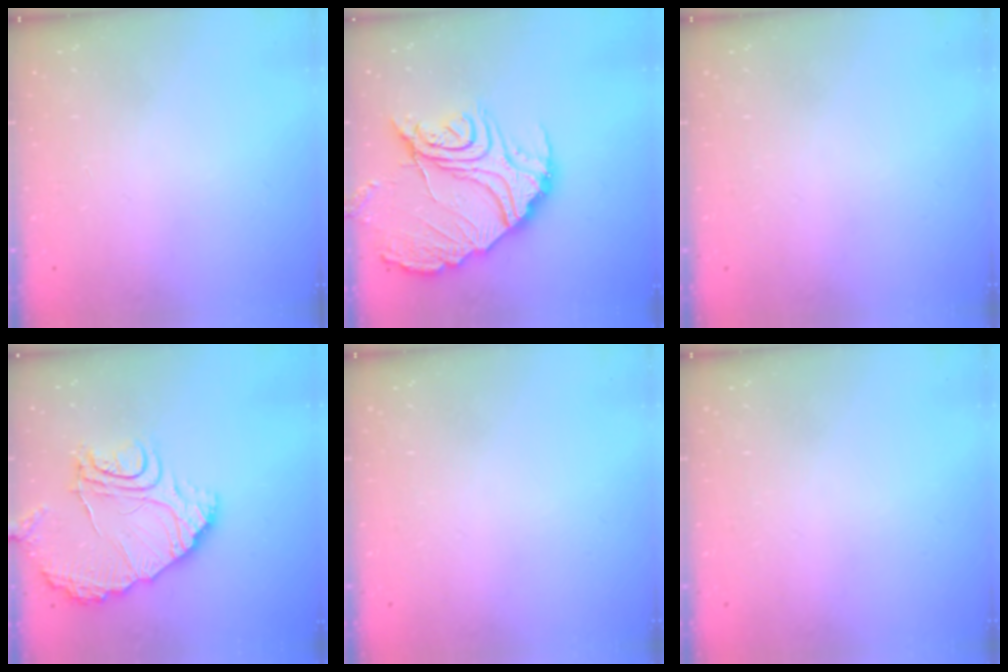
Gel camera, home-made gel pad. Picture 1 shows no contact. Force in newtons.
{"total": 22.1, "press": 22.0, "slide": 1.8}
{"total": 0.0}
{"total": 15.4, "press": 15.3, "slide": 1.6}
{"total": 0.0}
{"total": 0.0}